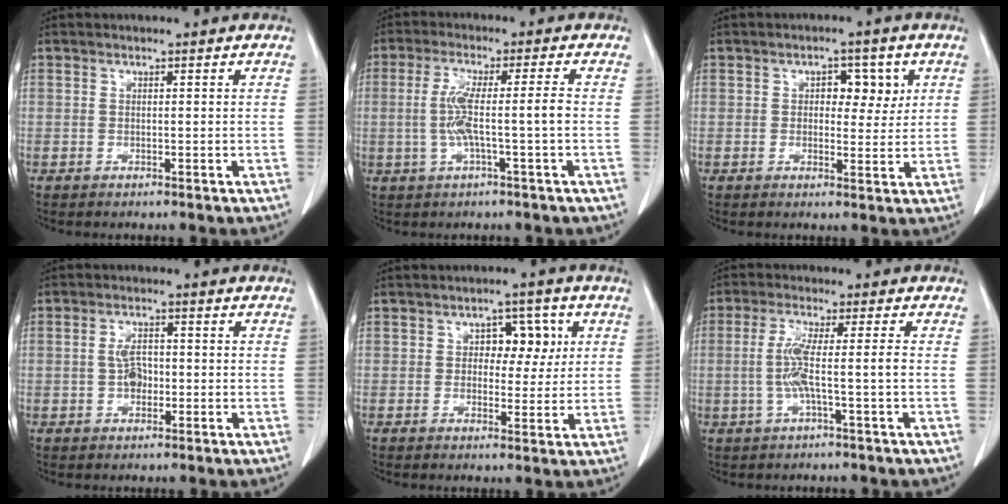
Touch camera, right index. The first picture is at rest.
{"total": 6.4, "force": [-0.9, -0.3, 6.3], "torque": [-0.131, 0.009, -0.015]}
{"total": 4.6, "force": [1.4, 2.6, 3.5], "torque": [-0.039, 0.008, 0.019]}
{"total": 3.2, "force": [-0.5, 1.9, 2.5], "torque": [-0.046, 0.006, -0.011]}
{"total": 5.4, "force": [1.3, 3.3, 4.0], "torque": [-0.047, 0.014, 0.020]}
{"total": 5.5, "force": [-1.0, -0.3, 5.4], "torque": [-0.114, 0.007, -0.018]}